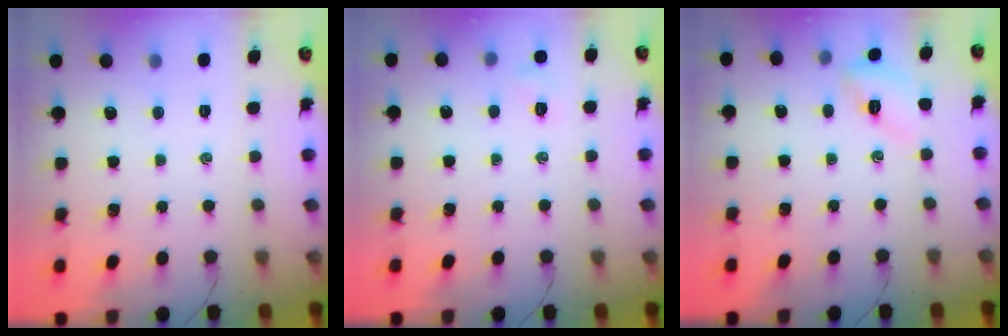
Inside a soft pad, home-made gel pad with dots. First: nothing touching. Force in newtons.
{"total": 3.5, "press": 3.3, "slide": 1.0}
{"total": 4.5, "press": 4.4, "slide": 0.9}